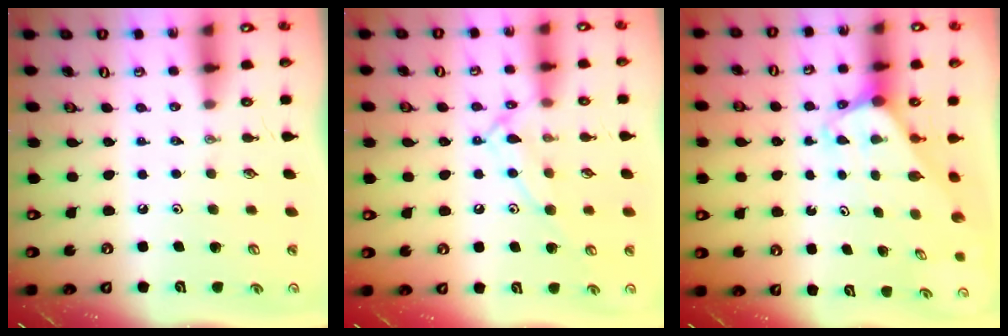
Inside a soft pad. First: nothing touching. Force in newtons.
{"total": 11.3, "press": 11.3, "slide": 0.8}
{"total": 1.9, "press": 1.9, "slide": 0.1}